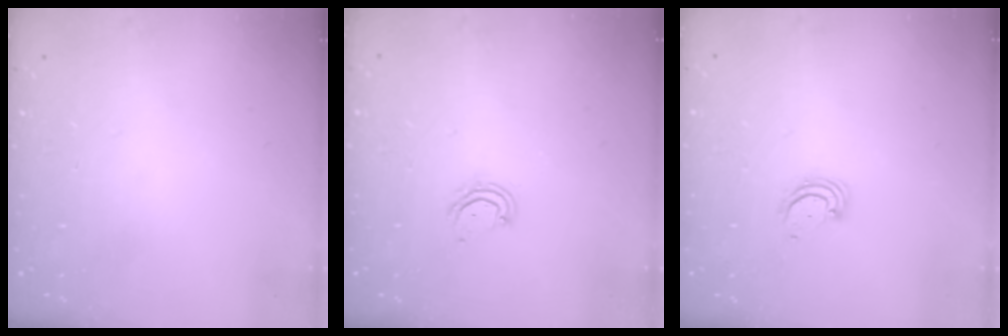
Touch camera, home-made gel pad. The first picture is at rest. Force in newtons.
{"total": 4.2, "press": 4.1, "slide": 0.4}
{"total": 2.9, "press": 2.9, "slide": 0.3}